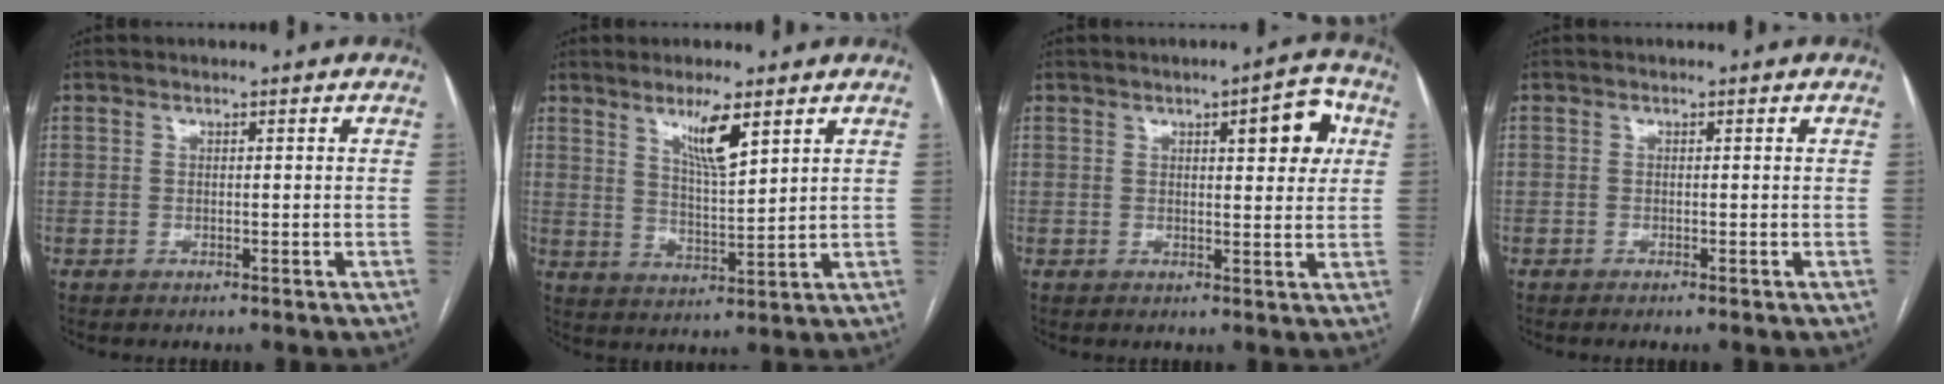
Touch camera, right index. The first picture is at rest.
{"total": 6.8, "force": [4.0, 0.7, 5.4], "torque": [-0.100, -0.010, 0.075]}
{"total": 6.6, "force": [2.3, 1.8, 5.9], "torque": [-0.072, 0.010, 0.026]}
{"total": 0.5, "force": [-0.3, -0.1, 0.4], "torque": [-0.008, 0.000, -0.007]}